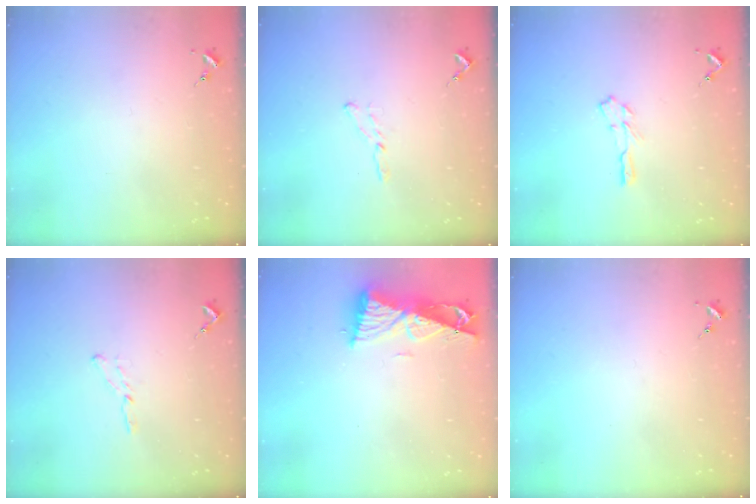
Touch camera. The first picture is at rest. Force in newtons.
{"total": 4.0, "press": 4.0, "slide": 0.4}
{"total": 4.7, "press": 4.6, "slide": 0.5}
{"total": 3.6, "press": 3.6, "slide": 0.3}
{"total": 9.5, "press": 9.5, "slide": 0.9}
{"total": 0.0}